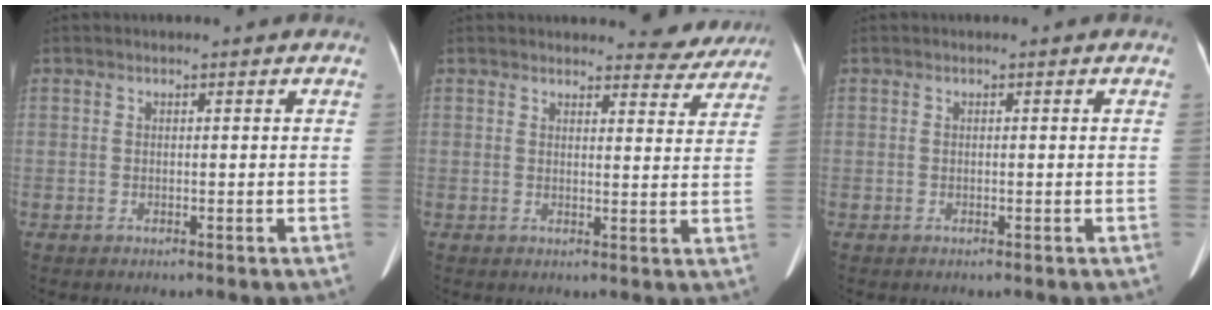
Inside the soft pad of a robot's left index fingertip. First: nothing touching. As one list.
[{"total": 6.4, "force": [6.2, 1.7, 0.3], "torque": [0.015, -0.018, 0.054]}, {"total": 0.0}]